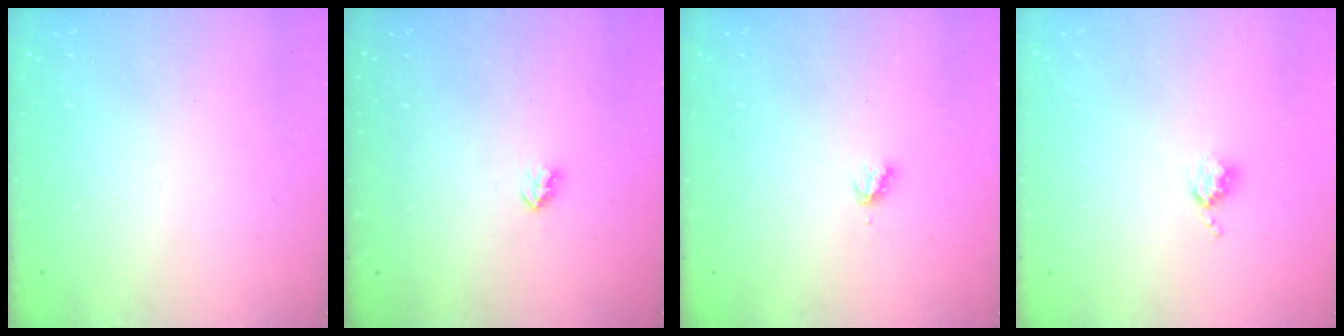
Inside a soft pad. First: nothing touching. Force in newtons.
{"total": 2.7, "press": 2.7, "slide": 0.4}
{"total": 2.8, "press": 2.8, "slide": 0.3}
{"total": 3.5, "press": 3.5, "slide": 0.4}